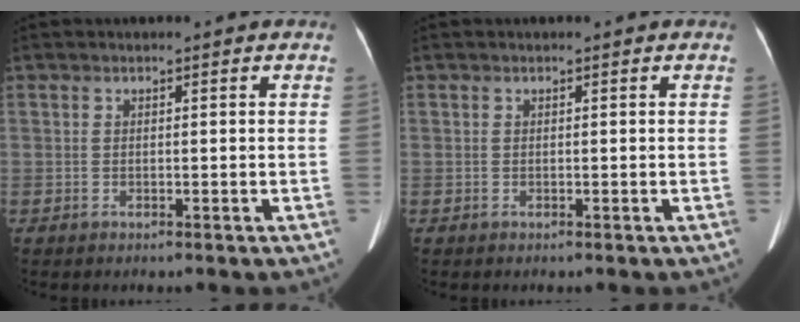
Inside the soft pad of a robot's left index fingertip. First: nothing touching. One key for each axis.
{"total": 0.0}